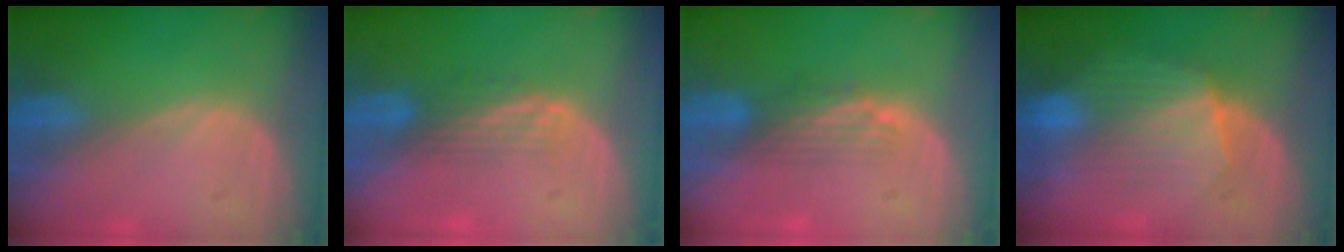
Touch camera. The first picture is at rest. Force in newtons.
{"total": 3.4, "press": 2.9, "slide": 1.8}
{"total": 3.3, "press": 2.8, "slide": 1.6}
{"total": 7.7, "press": 7.6, "slide": 0.7}